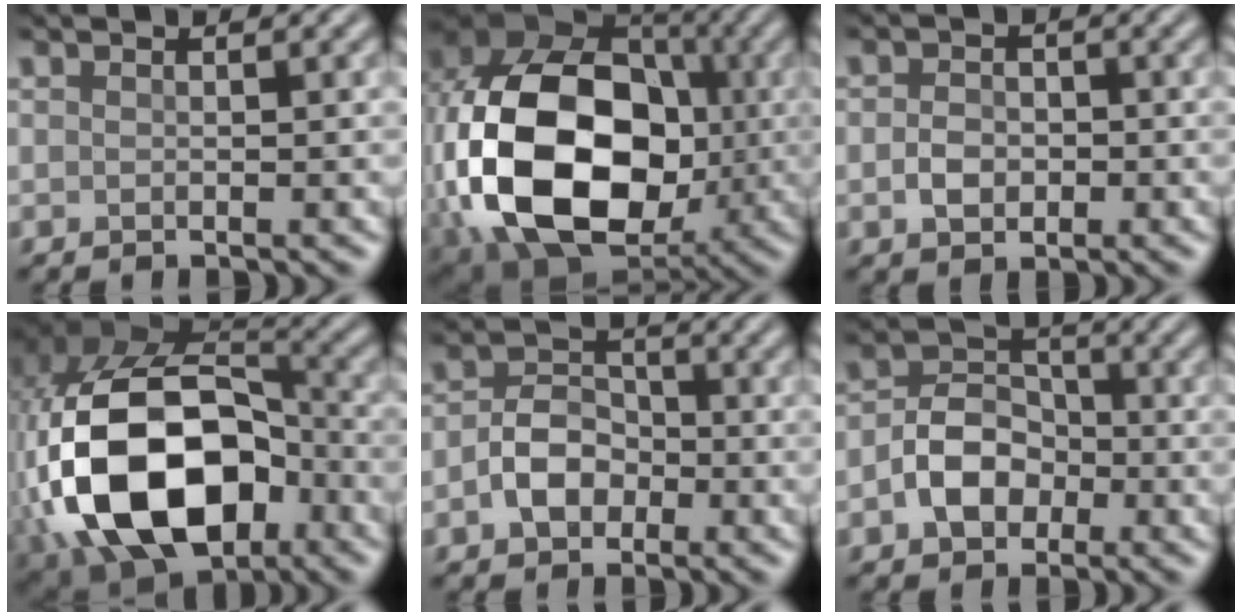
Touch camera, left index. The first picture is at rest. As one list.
[{"total": 20.3, "force": [-2.3, 14.9, 13.5], "torque": [-0.312, -0.021, -0.030]}, {"total": 2.3, "force": [-0.5, 1.8, 1.3], "torque": [-0.023, 0.000, -0.015]}, {"total": 18.3, "force": [-4.1, 12.3, 12.8], "torque": [-0.269, -0.022, -0.063]}, {"total": 3.6, "force": [-1.2, 2.8, 2.0], "torque": [-0.035, 0.007, -0.027]}, {"total": 4.4, "force": [-1.4, 3.3, 2.4], "torque": [-0.039, 0.006, -0.030]}]